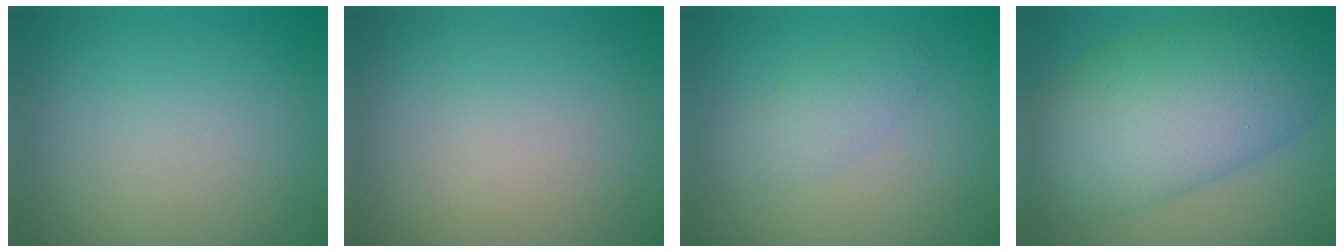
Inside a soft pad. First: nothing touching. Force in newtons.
{"total": 0.0}
{"total": 2.0, "press": 2.0, "slide": 0.0}
{"total": 12.4, "press": 12.4, "slide": 0.2}